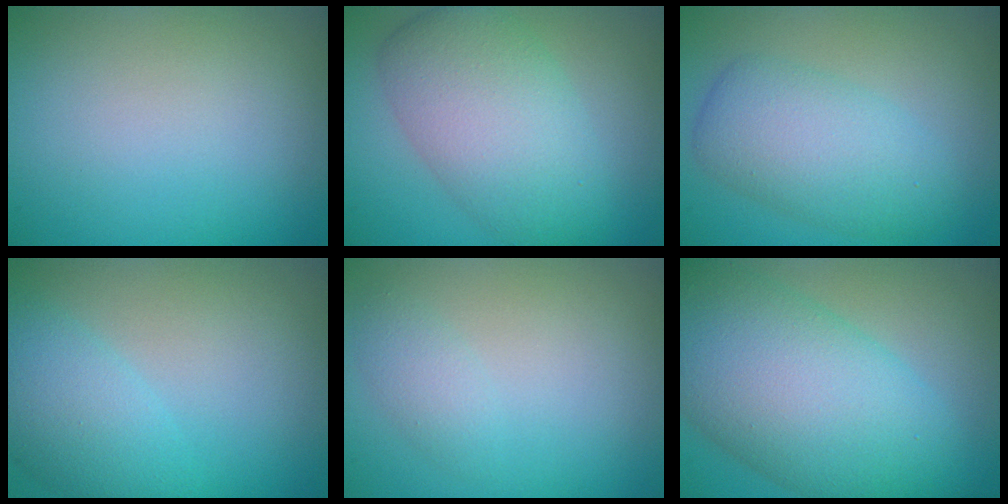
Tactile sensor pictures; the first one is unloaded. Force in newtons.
{"total": 7.0, "press": 7.0, "slide": 0.2}
{"total": 5.0, "press": 5.0, "slide": 0.3}
{"total": 4.4, "press": 4.4, "slide": 0.3}
{"total": 1.4, "press": 1.4, "slide": 0.1}
{"total": 11.8, "press": 11.8, "slide": 0.6}